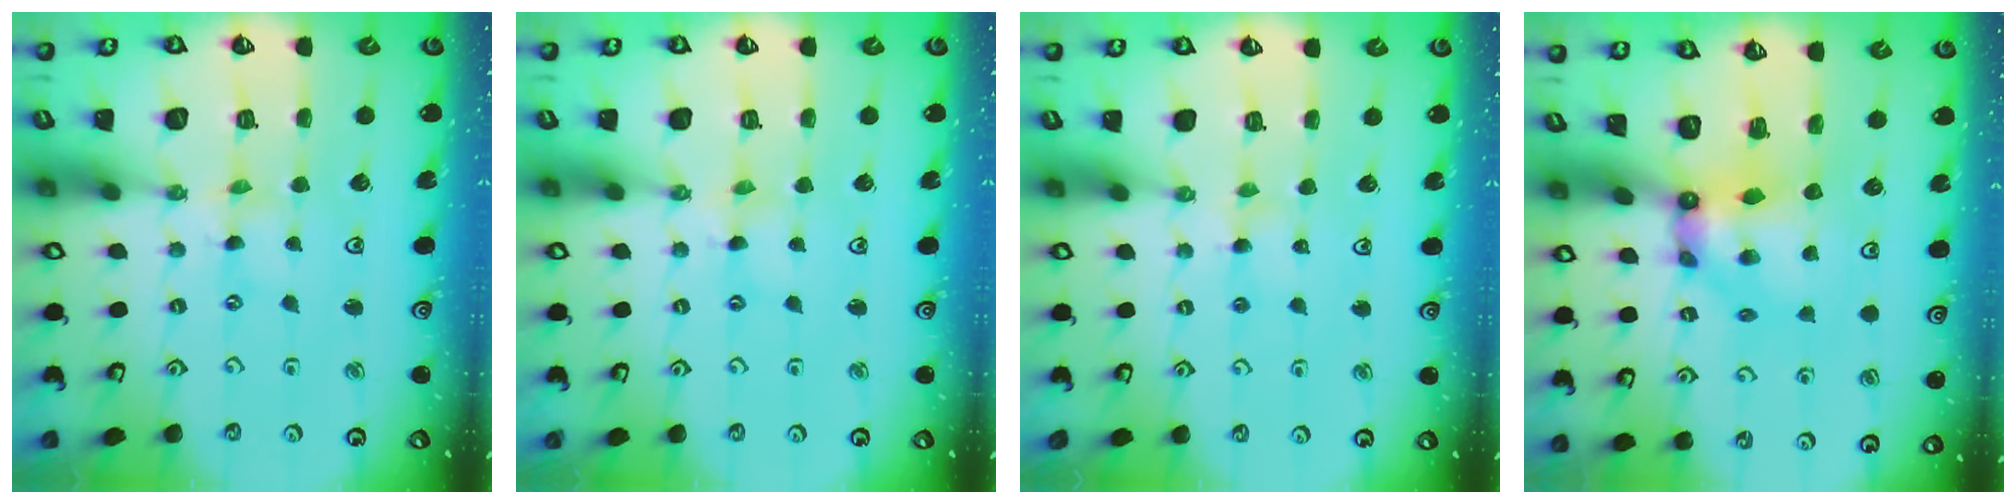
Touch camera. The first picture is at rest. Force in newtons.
{"total": 2.2, "press": 2.2, "slide": 0.3}
{"total": 2.9, "press": 2.9, "slide": 0.3}
{"total": 7.3, "press": 7.3, "slide": 0.4}